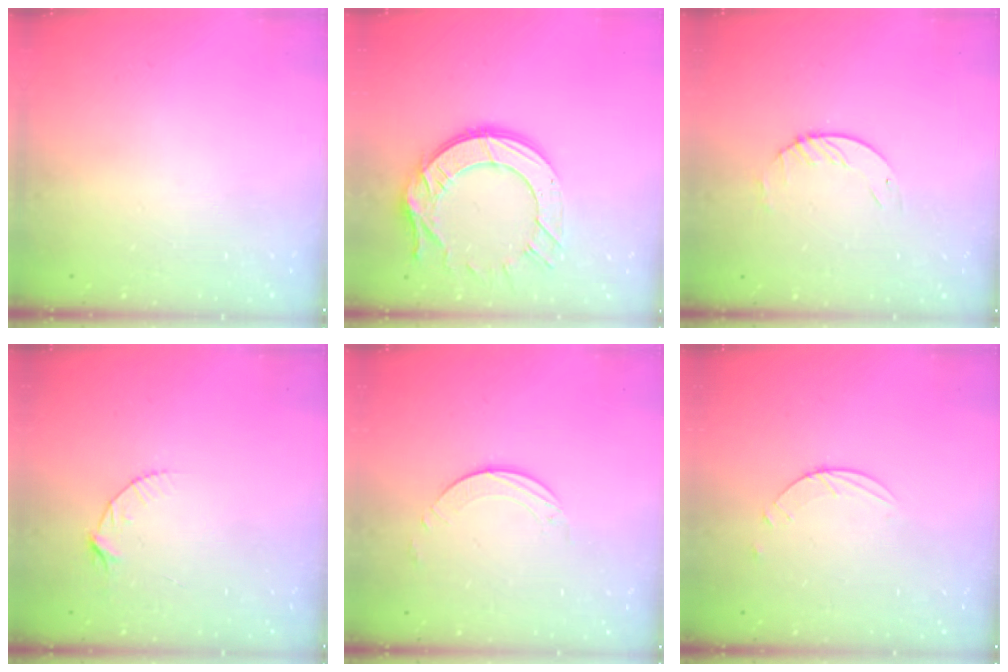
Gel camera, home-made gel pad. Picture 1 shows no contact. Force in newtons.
{"total": 14.7, "press": 14.6, "slide": 1.2}
{"total": 1.7, "press": 1.7, "slide": 0.2}
{"total": 5.5, "press": 5.4, "slide": 0.6}
{"total": 1.7, "press": 1.7, "slide": 0.2}
{"total": 2.5, "press": 2.4, "slide": 0.3}